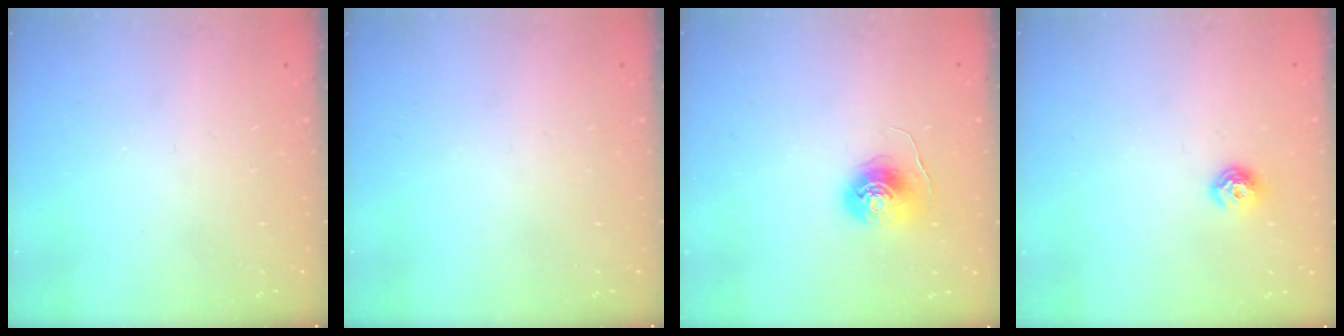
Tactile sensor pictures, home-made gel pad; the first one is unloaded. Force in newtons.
{"total": 0.0}
{"total": 7.7, "press": 7.7, "slide": 0.4}
{"total": 8.0, "press": 8.0, "slide": 1.0}